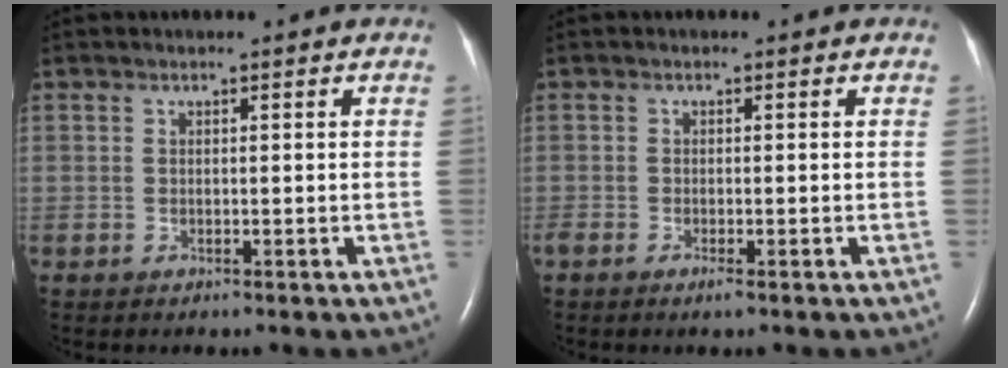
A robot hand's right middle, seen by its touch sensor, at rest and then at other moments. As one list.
[{"total": 1.1, "force": [-0.7, 0.1, 0.8], "torque": [-0.021, -0.004, -0.013]}]